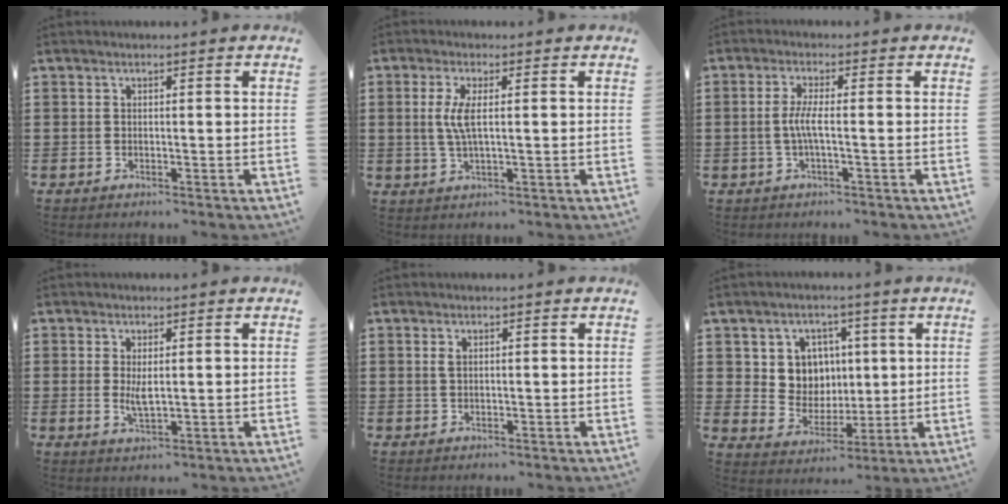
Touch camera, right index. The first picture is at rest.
{"total": 4.0, "force": [0.4, 0.7, 3.9], "torque": [-0.089, -0.007, 0.001]}
{"total": 3.4, "force": [-0.6, 0.1, 3.3], "torque": [-0.077, -0.008, -0.018]}
{"total": 3.2, "force": [0.2, 1.1, 2.9], "torque": [-0.057, 0.001, 0.004]}
{"total": 1.0, "force": [0.3, 0.5, 0.9], "torque": [-0.020, 0.003, 0.005]}
{"total": 7.1, "force": [2.4, 6.4, 1.7], "torque": [-0.062, 0.002, 0.046]}